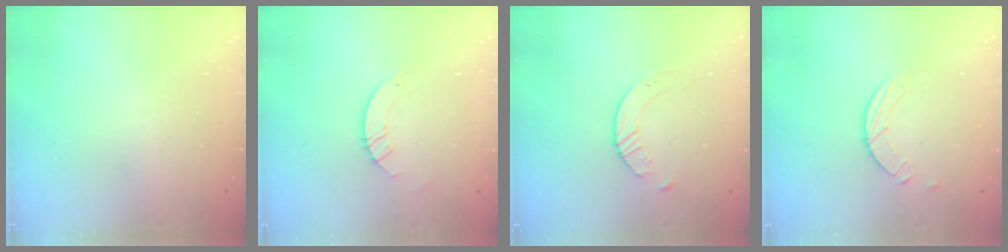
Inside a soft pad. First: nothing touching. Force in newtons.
{"total": 3.2, "press": 3.2, "slide": 0.3}
{"total": 2.1, "press": 2.0, "slide": 0.3}
{"total": 2.6, "press": 2.6, "slide": 0.3}